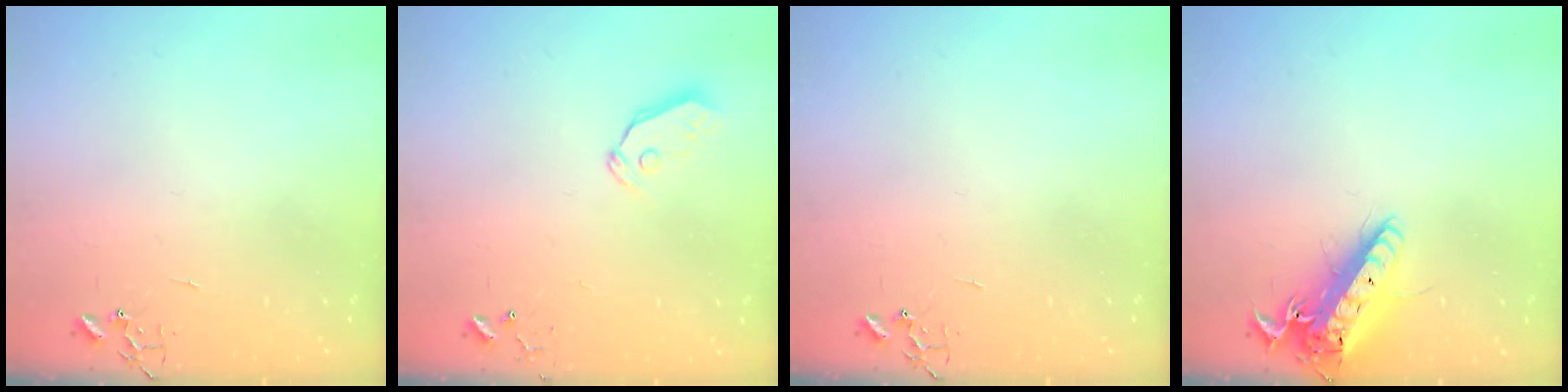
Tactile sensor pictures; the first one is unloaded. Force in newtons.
{"total": 4.8, "press": 4.8, "slide": 0.4}
{"total": 0.0}
{"total": 18.2, "press": 18.0, "slide": 3.0}